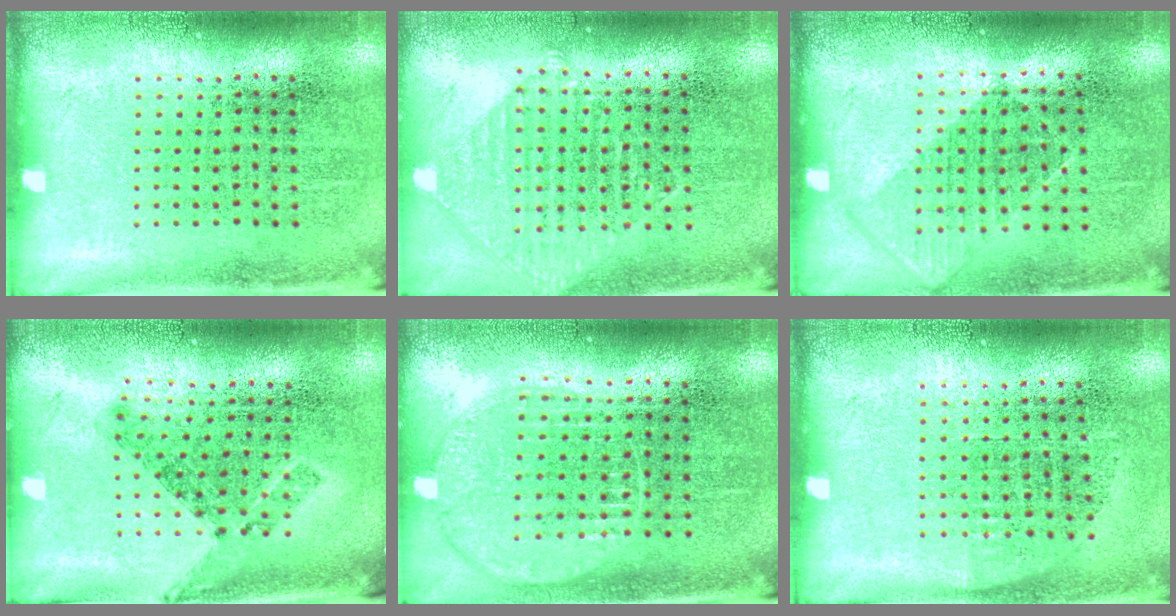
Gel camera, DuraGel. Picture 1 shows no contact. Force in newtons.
{"total": 0.9, "press": 0.9, "slide": 0.1}
{"total": 0.8, "press": 0.8, "slide": 0.3}
{"total": 0.8, "press": 0.7, "slide": 0.5}
{"total": 1.1, "press": 1.1, "slide": 0.1}
{"total": 0.7, "press": 0.6, "slide": 0.3}